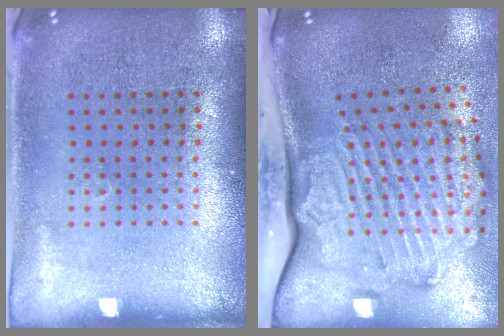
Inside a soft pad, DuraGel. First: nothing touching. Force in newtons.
{"total": 3.6, "press": 2.5, "slide": 2.6}